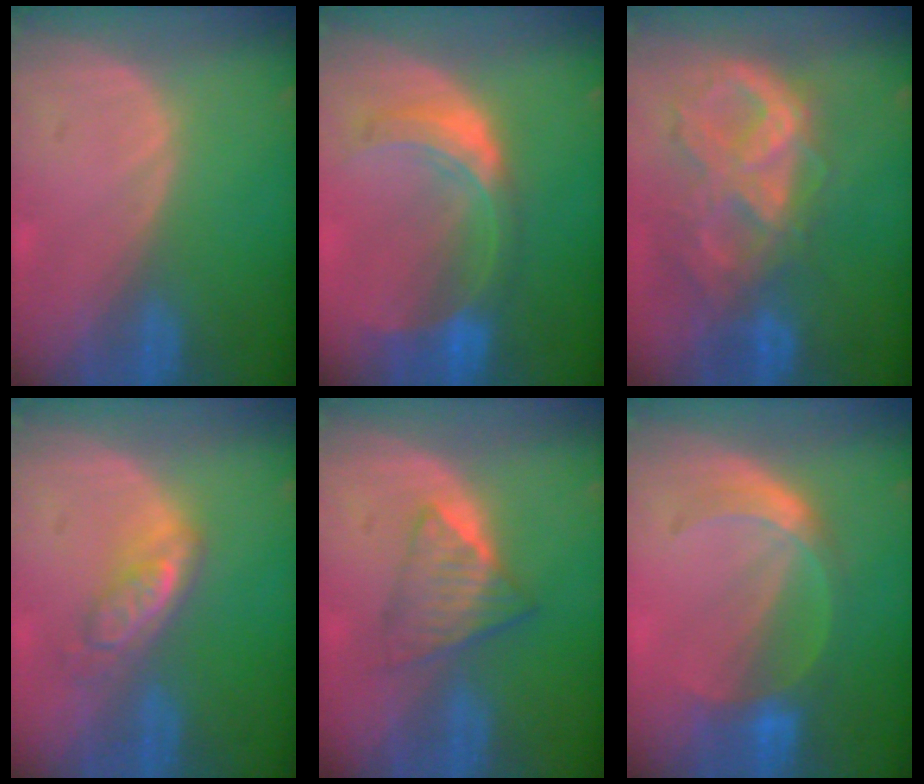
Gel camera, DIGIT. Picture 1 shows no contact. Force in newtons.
{"total": 8.1, "press": 7.2, "slide": 3.7}
{"total": 10.5, "press": 8.8, "slide": 5.7}
{"total": 5.2, "press": 4.6, "slide": 2.4}
{"total": 5.8, "press": 5.1, "slide": 2.7}
{"total": 5.5, "press": 5.3, "slide": 1.6}